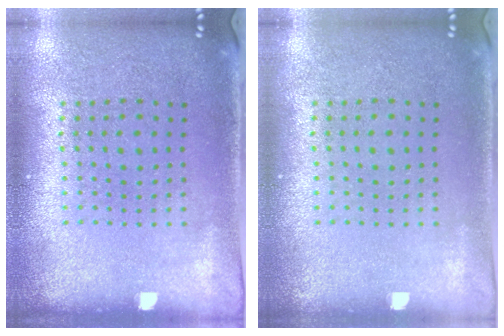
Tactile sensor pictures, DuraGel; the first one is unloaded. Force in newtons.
{"total": 0.0}